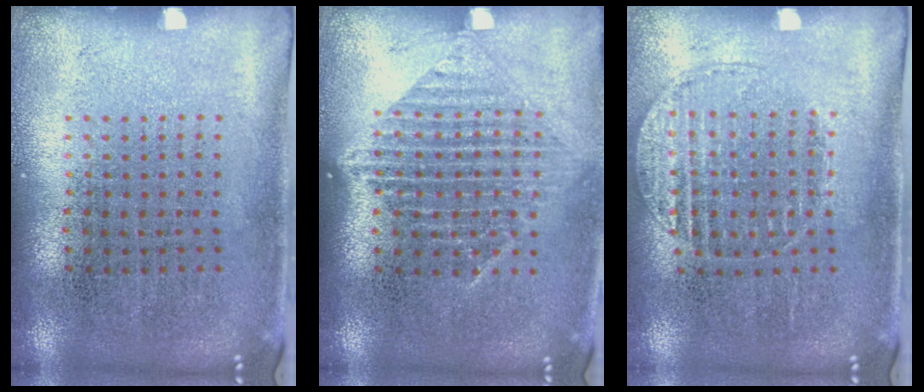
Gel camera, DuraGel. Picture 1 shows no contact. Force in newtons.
{"total": 1.4, "press": 1.3, "slide": 0.6}
{"total": 1.1, "press": 1.1, "slide": 0.2}